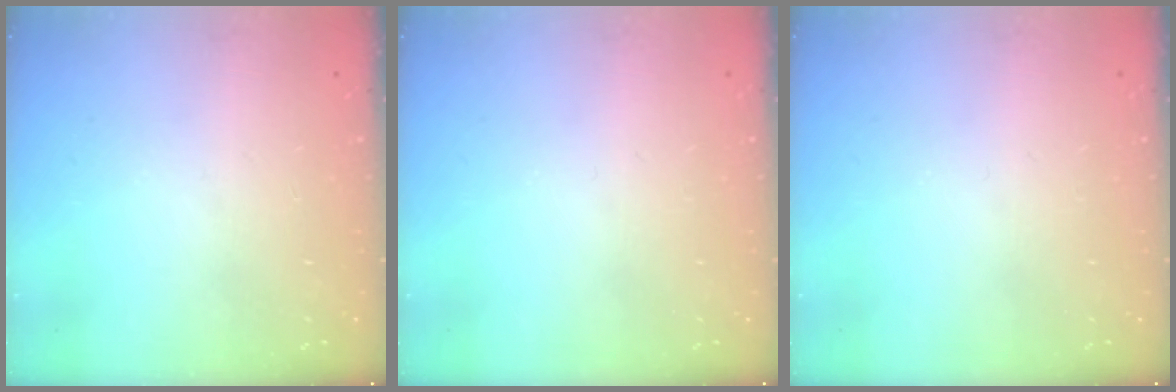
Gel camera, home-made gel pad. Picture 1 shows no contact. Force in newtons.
{"total": 0.0}
{"total": 0.0}